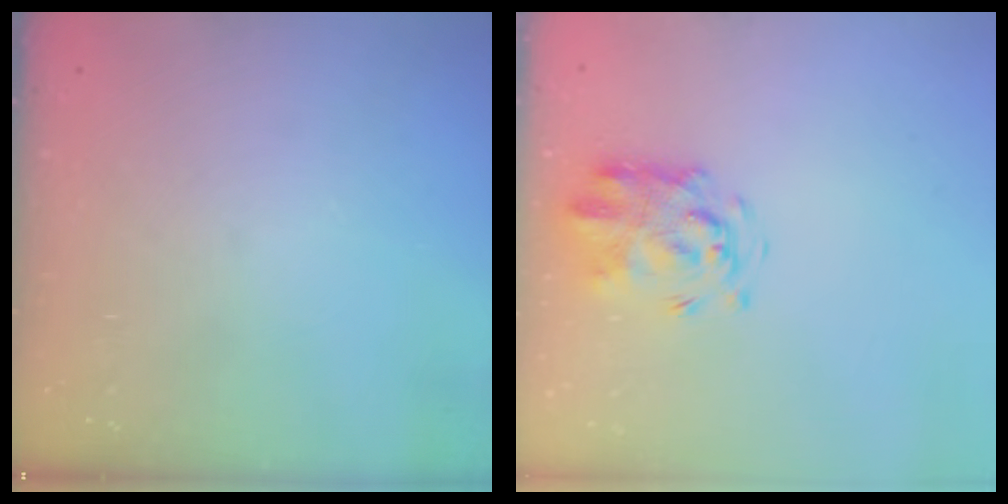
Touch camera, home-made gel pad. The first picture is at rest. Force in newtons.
{"total": 4.0, "press": 3.9, "slide": 0.9}